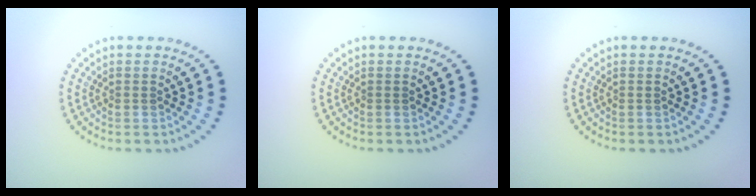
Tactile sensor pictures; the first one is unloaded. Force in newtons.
{"total": 0.0}
{"total": 0.0}